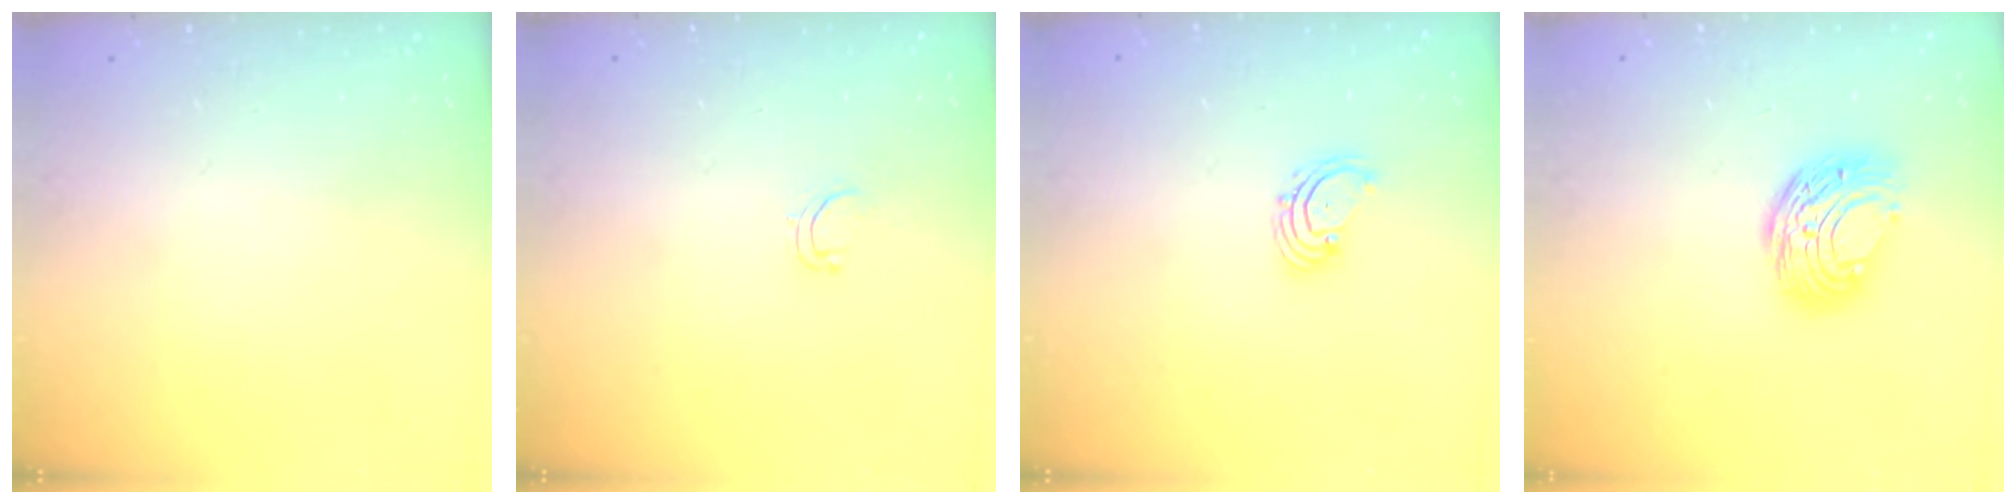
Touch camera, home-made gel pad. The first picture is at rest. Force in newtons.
{"total": 3.3, "press": 3.2, "slide": 0.3}
{"total": 2.6, "press": 2.5, "slide": 0.6}
{"total": 8.9, "press": 8.9, "slide": 0.5}